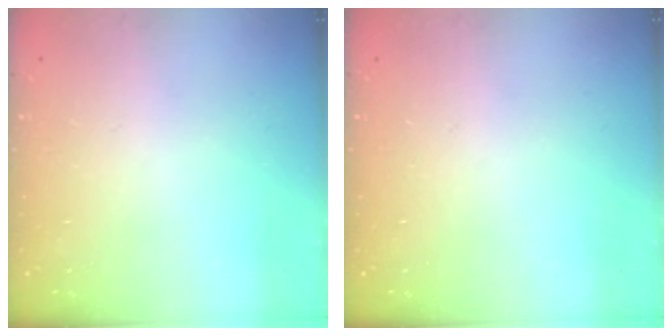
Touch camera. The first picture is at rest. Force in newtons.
{"total": 0.0}